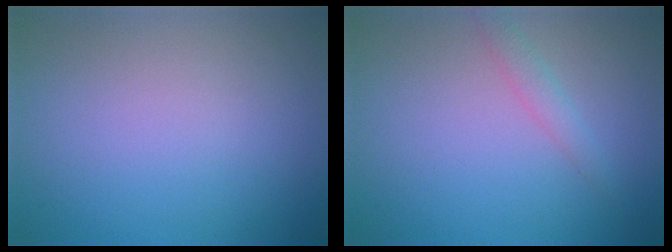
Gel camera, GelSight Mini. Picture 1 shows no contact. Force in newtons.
{"total": 1.5, "press": 1.5, "slide": 0.0}